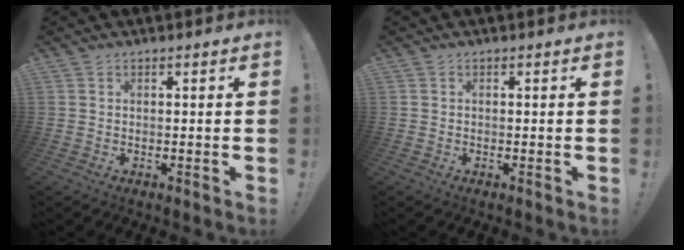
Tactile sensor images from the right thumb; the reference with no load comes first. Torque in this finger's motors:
{"motor_torque": [-0.31, 0.42, 0.29, -0.20, -0.09]}